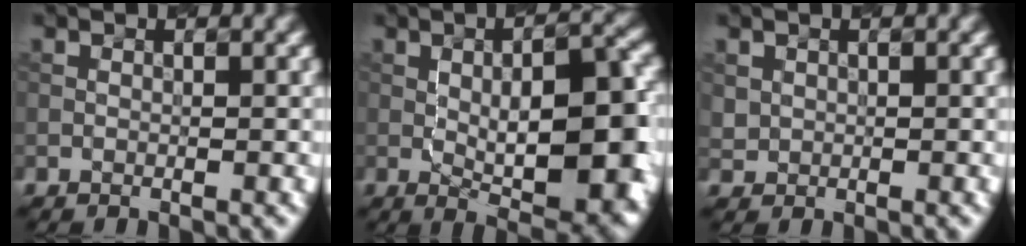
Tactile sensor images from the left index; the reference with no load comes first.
{"total": 9.5, "force": [-0.5, 3.3, 8.9], "torque": [-0.115, 0.004, -0.006]}
{"total": 0.9, "force": [0.4, 0.8, 0.1], "torque": [0.001, -0.002, 0.011]}